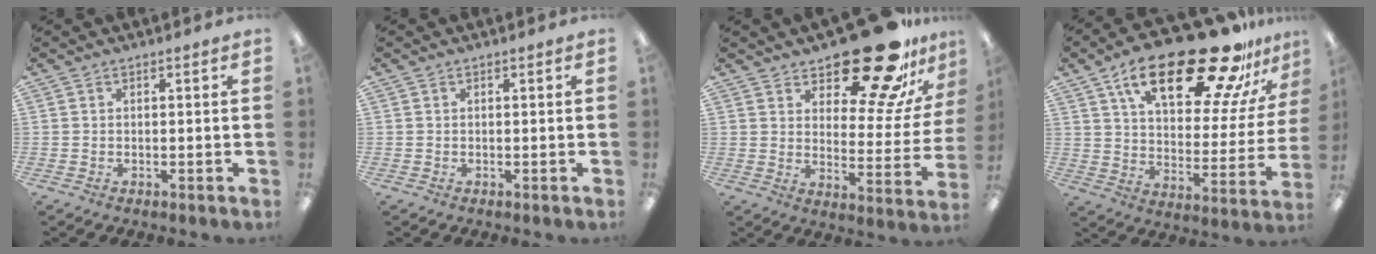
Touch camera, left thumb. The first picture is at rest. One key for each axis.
{"total": 0.0}
{"total": 22.0, "fx": 17.3, "fy": 7.5, "fz": 11.4, "tx": -0.149, "ty": -0.125, "tz": 0.284}
{"total": 27.2, "fx": 18.4, "fy": 9.5, "fz": 17.5, "tx": -0.261, "ty": -0.119, "tz": 0.299}